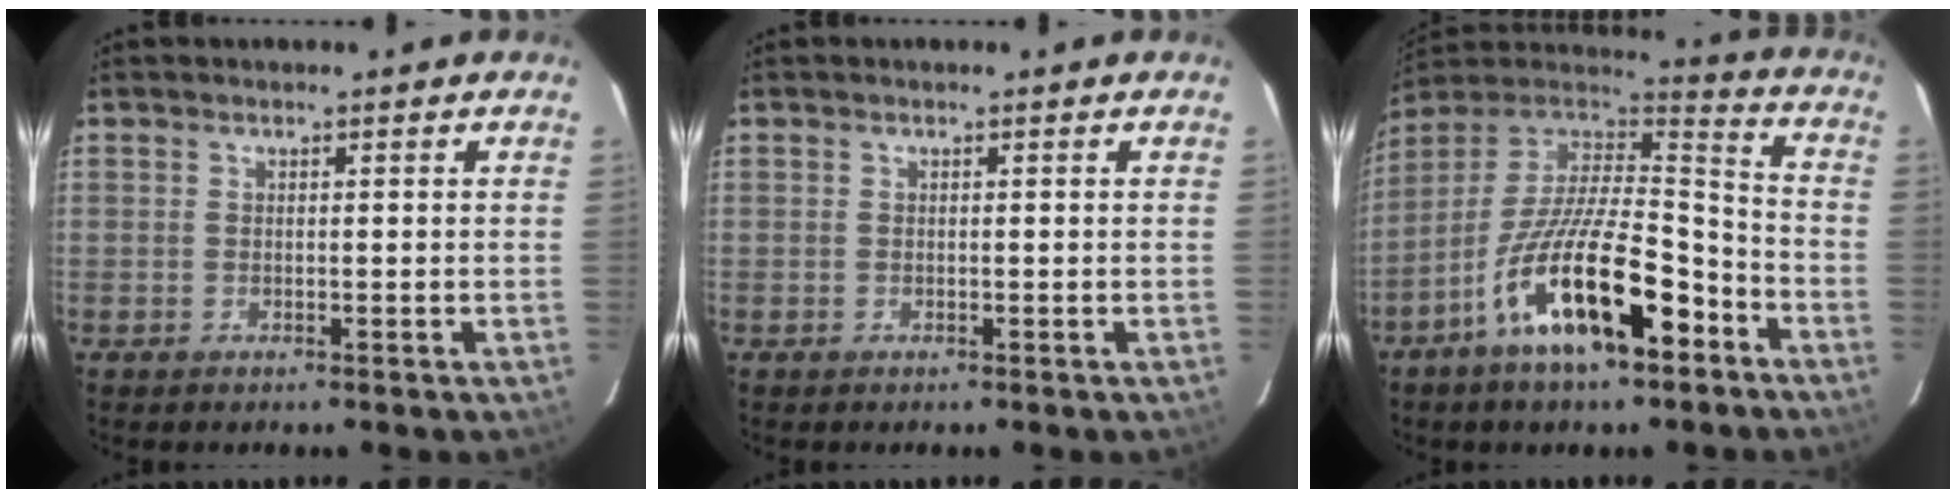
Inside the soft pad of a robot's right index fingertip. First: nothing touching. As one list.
[{"total": 0.0}, {"total": 20.6, "force": [-10.5, 7.0, 16.2], "torque": [-0.288, -0.018, -0.182]}]